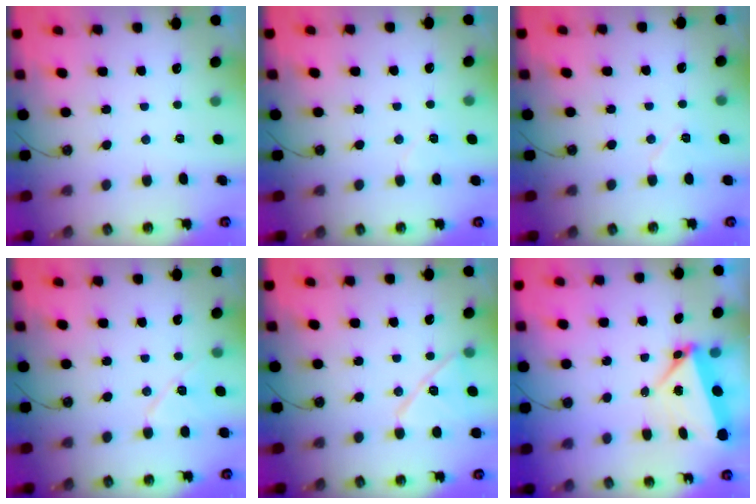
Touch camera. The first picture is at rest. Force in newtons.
{"total": 5.0, "press": 5.0, "slide": 0.4}
{"total": 6.0, "press": 5.9, "slide": 1.1}
{"total": 8.9, "press": 8.9, "slide": 0.9}
{"total": 11.9, "press": 11.9, "slide": 0.6}
{"total": 6.7, "press": 6.6, "slide": 0.9}